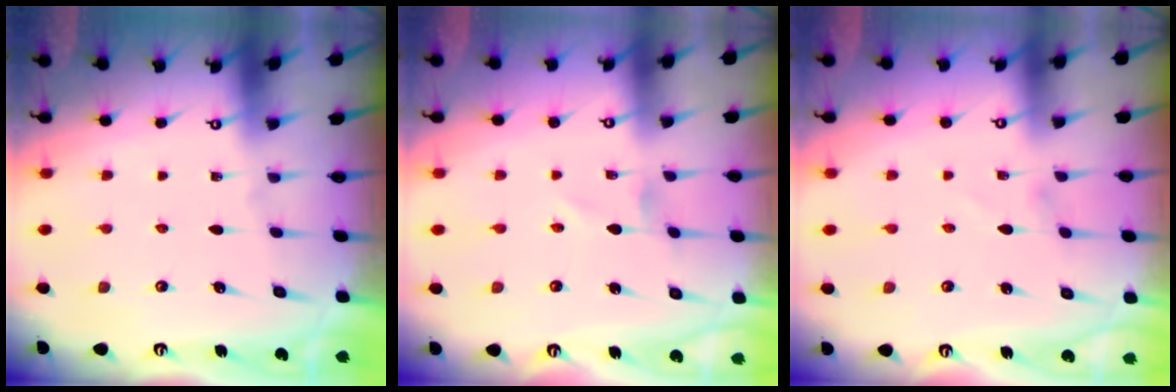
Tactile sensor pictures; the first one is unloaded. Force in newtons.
{"total": 0.0}
{"total": 1.5, "press": 1.5, "slide": 0.0}